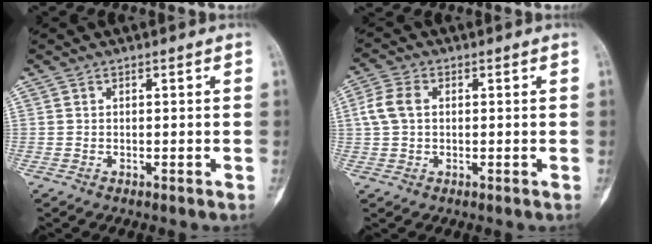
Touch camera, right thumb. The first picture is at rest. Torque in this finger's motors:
{"motor_torque": [0.01, 0.01, 0.09, -0.04, 0.01]}